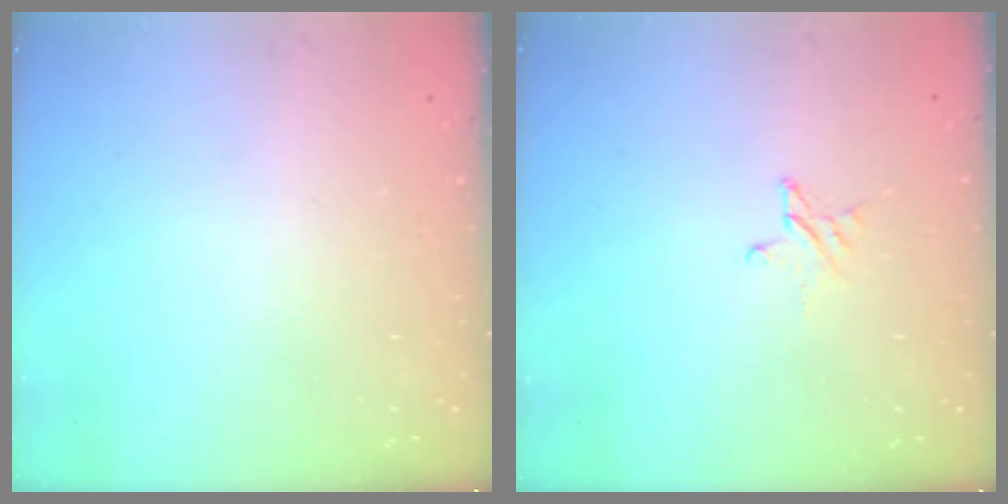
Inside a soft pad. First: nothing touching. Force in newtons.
{"total": 2.7, "press": 2.7, "slide": 0.2}